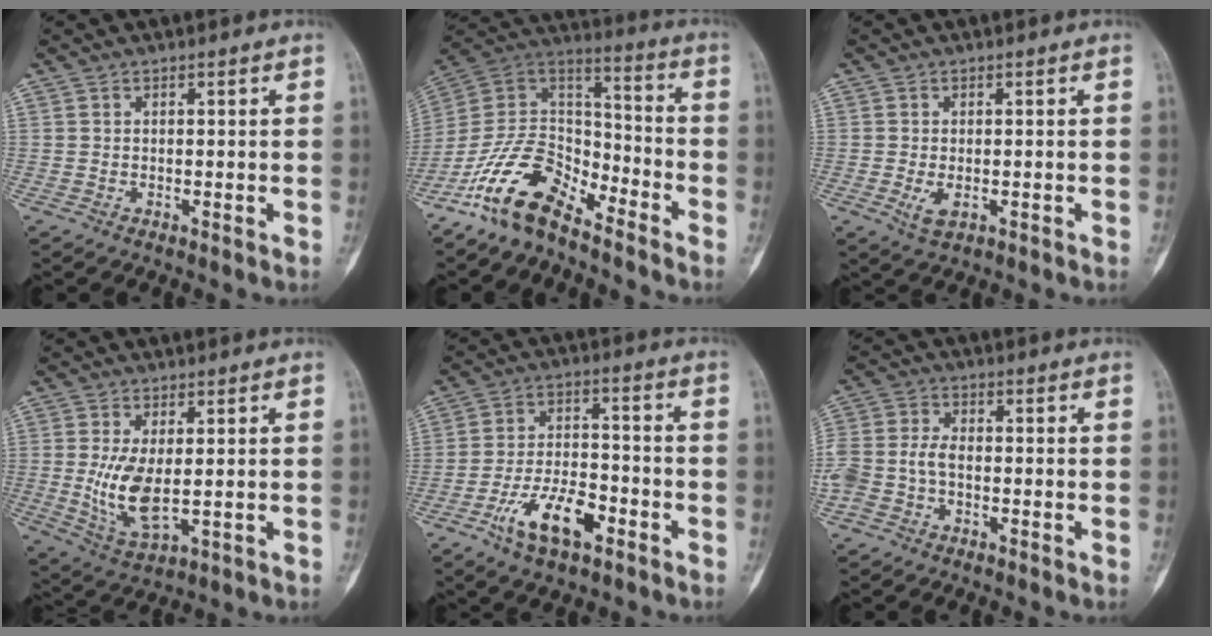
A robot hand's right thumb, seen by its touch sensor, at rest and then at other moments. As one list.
[{"total": 15.5, "force": [-11.1, 6.9, 8.3], "torque": [-0.138, 0.093, -0.218]}, {"total": 2.9, "force": [-0.9, 1.5, 2.3], "torque": [-0.048, -0.006, -0.012]}, {"total": 8.7, "force": [0.1, 3.8, 7.8], "torque": [-0.156, -0.018, 0.014]}, {"total": 11.5, "force": [-6.0, 5.2, 8.4], "torque": [-0.150, 0.032, -0.107]}, {"total": 7.3, "force": [-1.9, 4.7, 5.2], "torque": [-0.125, 0.021, -0.044]}]